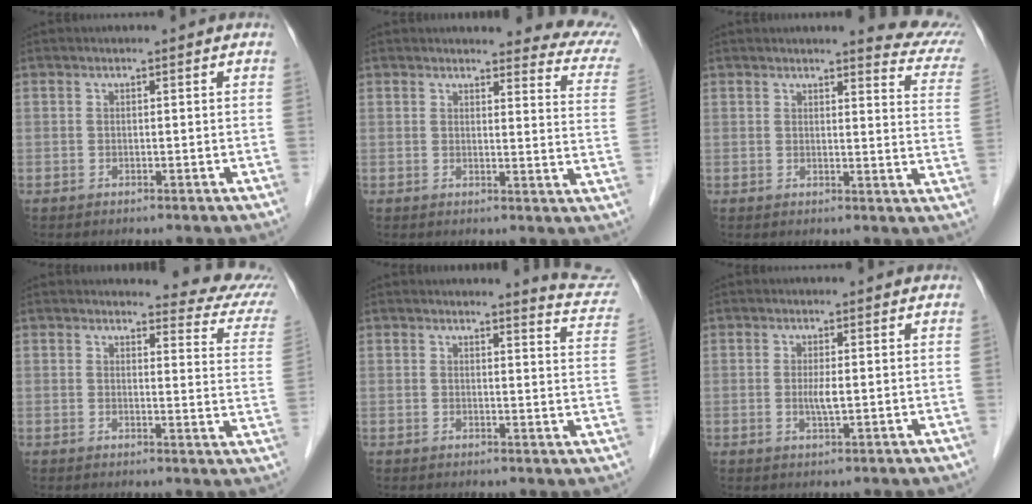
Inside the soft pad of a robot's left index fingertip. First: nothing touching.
{"total": 12.2, "force": [11.5, 1.9, 3.5], "torque": [-0.009, -0.060, 0.091]}
{"total": 9.4, "force": [8.6, 1.1, 3.5], "torque": [-0.023, -0.041, 0.065]}
{"total": 9.7, "force": [9.2, 1.7, 2.5], "torque": [-0.007, -0.052, 0.072]}
{"total": 7.4, "force": [7.3, 0.0, 0.6], "torque": [0.000, -0.056, 0.057]}
{"total": 2.0, "force": [0.1, 0.4, 2.0], "torque": [-0.042, -0.003, 0.002]}